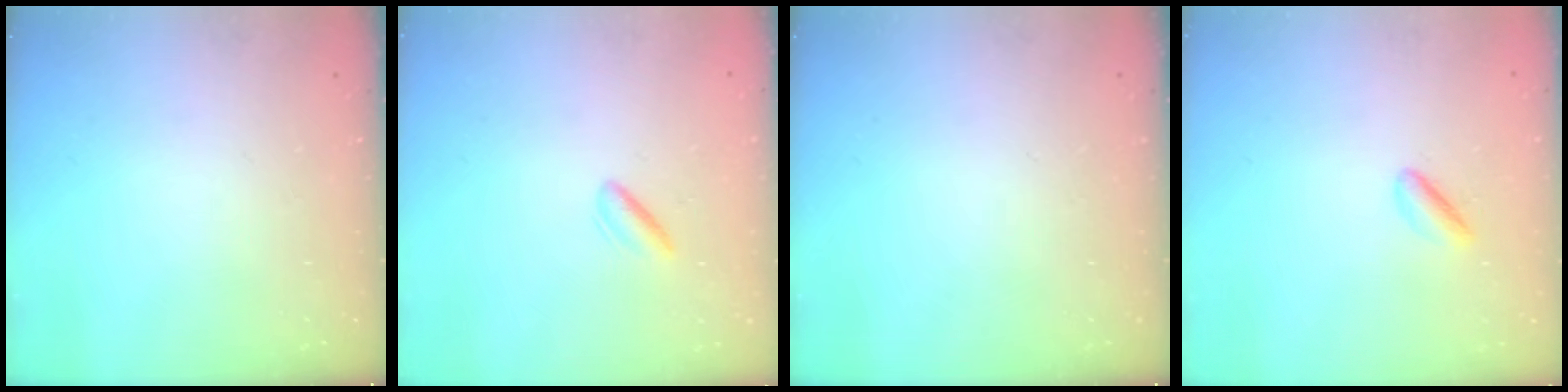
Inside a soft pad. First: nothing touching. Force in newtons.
{"total": 1.0, "press": 0.8, "slide": 0.6}
{"total": 0.0}
{"total": 2.8, "press": 2.6, "slide": 0.9}